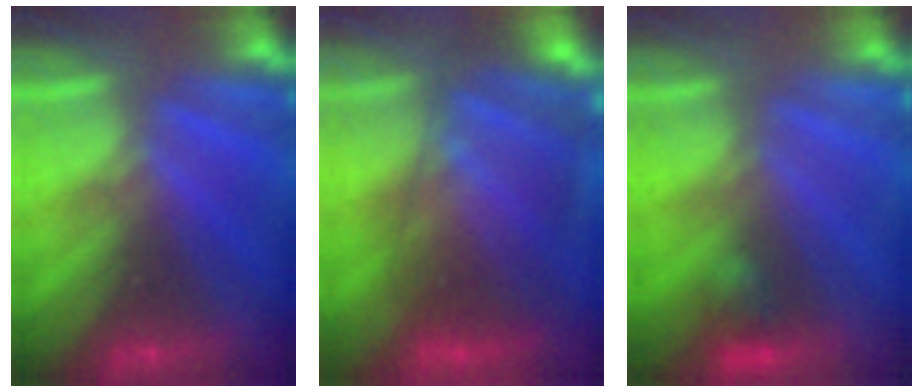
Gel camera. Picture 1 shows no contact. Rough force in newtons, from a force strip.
{"total": 8.8}
{"total": 3.3}